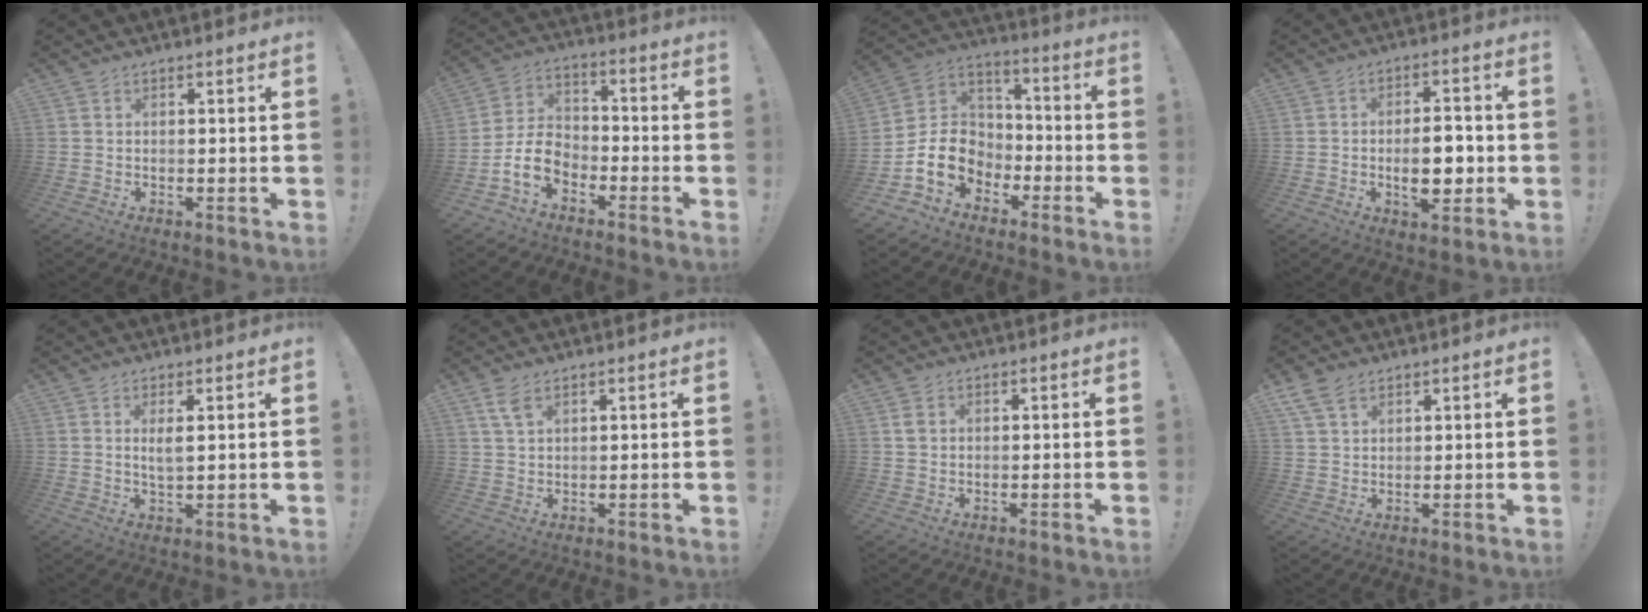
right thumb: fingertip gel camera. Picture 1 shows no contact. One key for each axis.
{"total": 10.2, "fx": -5.5, "fy": 6.7, "fz": 5.4, "tx": -0.106, "ty": 0.033, "tz": -0.100}
{"total": 13.2, "fx": -5.4, "fy": 10.3, "fz": 6.2, "tx": -0.105, "ty": 0.023, "tz": -0.091}
{"total": 9.4, "fx": -1.8, "fy": 5.0, "fz": 7.8, "tx": -0.116, "ty": 0.008, "tz": -0.033}
{"total": 3.3, "fx": 1.3, "fy": 0.7, "fz": 3.0, "tx": -0.045, "ty": -0.009, "tz": 0.020}
{"total": 4.0, "fx": 2.4, "fy": 1.7, "fz": 2.8, "tx": -0.052, "ty": -0.007, "tz": 0.043}
{"total": 1.5, "fx": 0.6, "fy": 1.2, "fz": 0.6, "tx": -0.010, "ty": 0.004, "tz": 0.010}
{"total": 5.5, "fx": 3.5, "fy": 2.9, "fz": 3.0, "tx": -0.064, "ty": -0.006, "tz": 0.071}